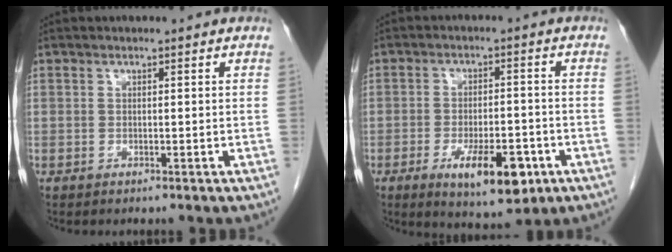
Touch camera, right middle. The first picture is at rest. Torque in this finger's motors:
{"motor_torque": [1.69, -0.45, 0.83, 0.12]}